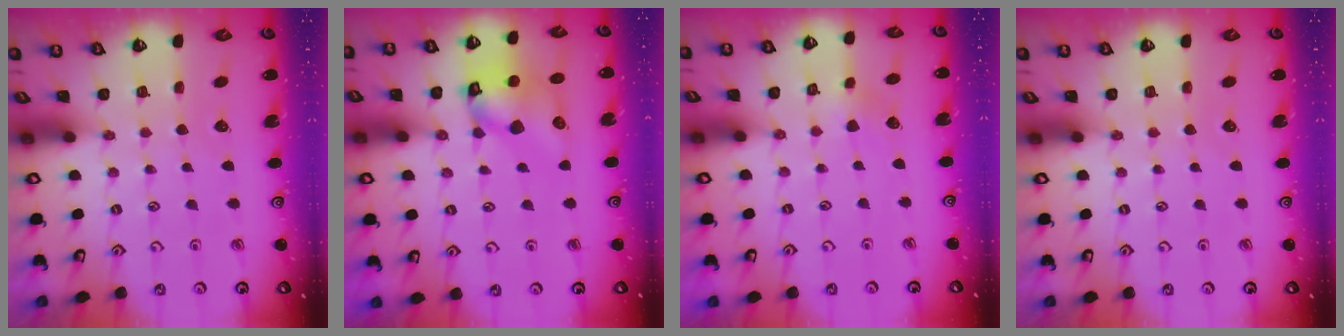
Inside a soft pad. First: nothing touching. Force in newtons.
{"total": 11.1, "press": 11.0, "slide": 1.0}
{"total": 2.9, "press": 2.8, "slide": 0.2}
{"total": 0.0}